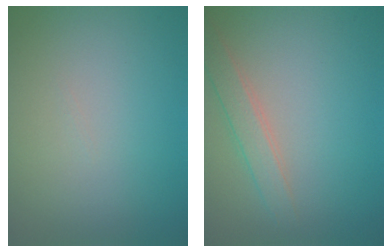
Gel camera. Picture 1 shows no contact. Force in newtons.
{"total": 2.3, "press": 2.3, "slide": 0.1}